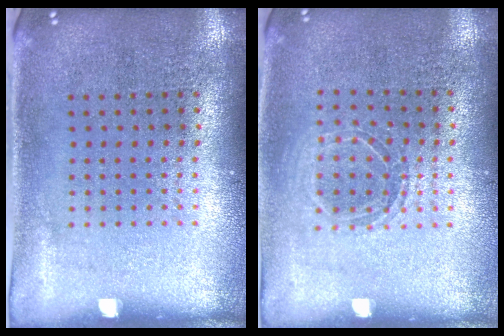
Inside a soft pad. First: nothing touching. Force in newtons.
{"total": 1.2, "press": 1.1, "slide": 0.4}